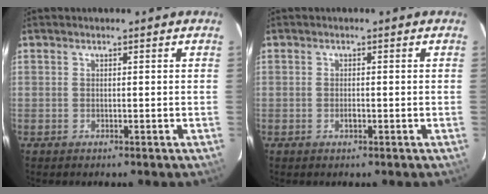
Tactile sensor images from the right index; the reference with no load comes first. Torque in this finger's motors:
{"motor_torque": [0.23, 0.12, 0.05, 0.01]}